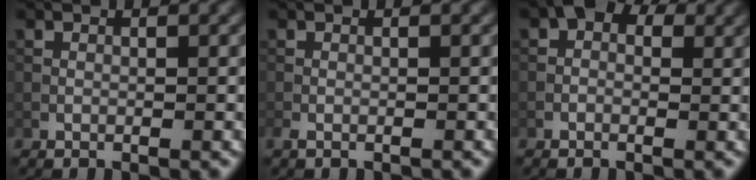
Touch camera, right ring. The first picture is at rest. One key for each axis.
{"total": 0.6, "fx": -0.3, "fy": 0.1, "fz": 0.5, "tx": -0.011, "ty": -0.001, "tz": -0.007}
{"total": 2.7, "fx": 0.9, "fy": 2.0, "fz": 1.7, "tx": -0.014, "ty": 0.005, "tz": -0.002}